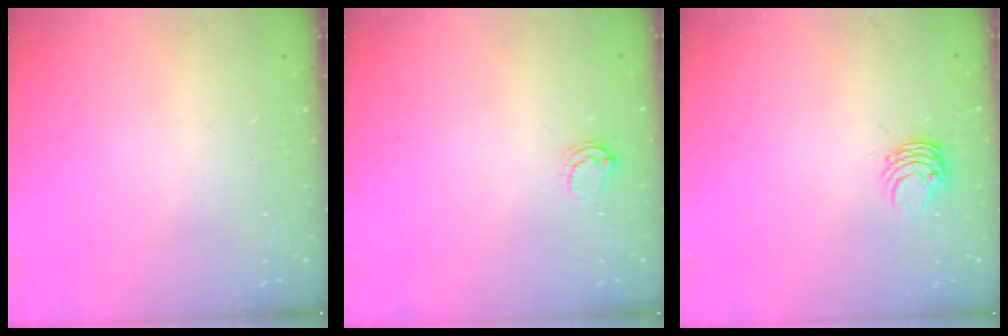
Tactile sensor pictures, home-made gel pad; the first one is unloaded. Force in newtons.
{"total": 3.3, "press": 3.3, "slide": 0.3}
{"total": 4.7, "press": 4.7, "slide": 0.4}